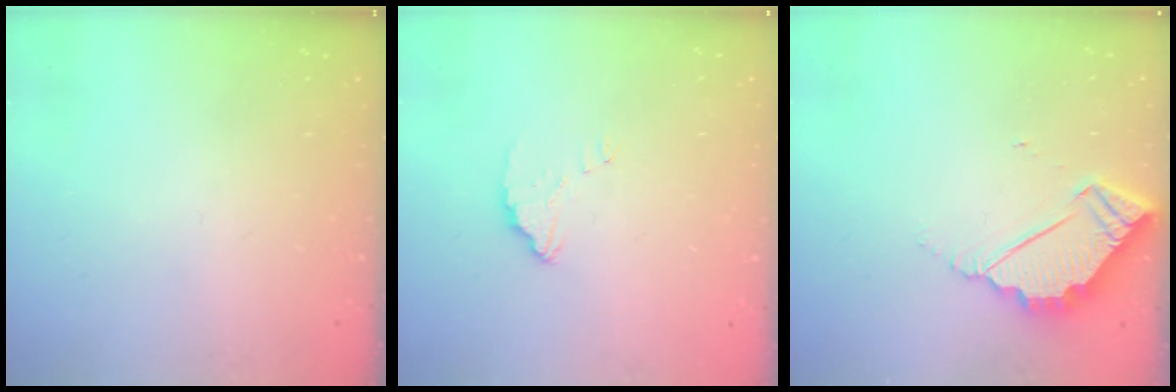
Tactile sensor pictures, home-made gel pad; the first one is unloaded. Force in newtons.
{"total": 2.5, "press": 2.5, "slide": 0.2}
{"total": 5.8, "press": 5.8, "slide": 0.2}